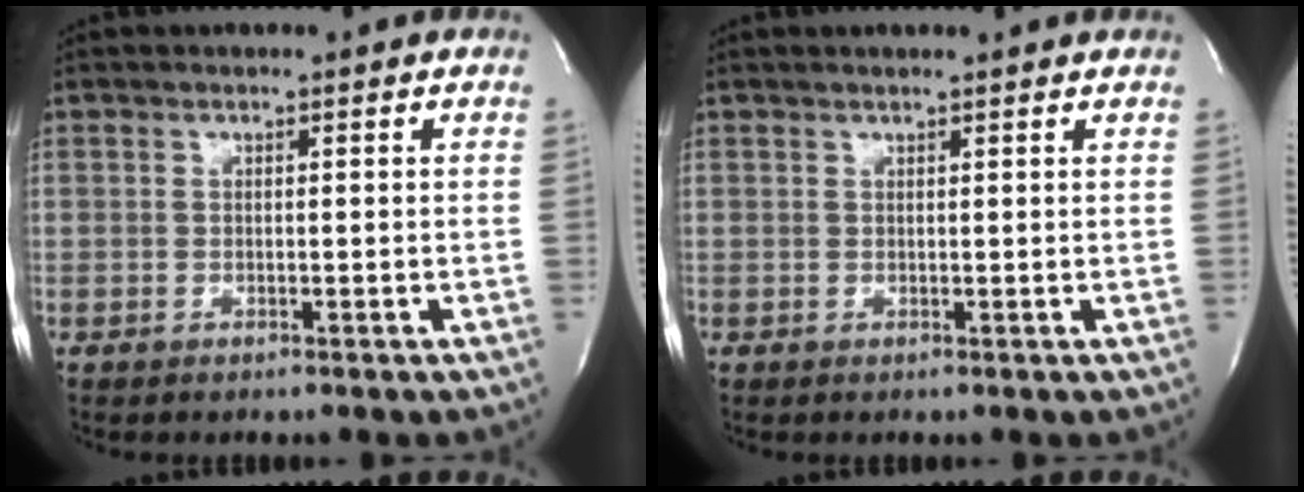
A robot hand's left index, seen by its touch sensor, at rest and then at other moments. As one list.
[{"total": 3.4, "force": [3.2, -0.1, 1.3], "torque": [-0.020, 0.016, 0.037]}]